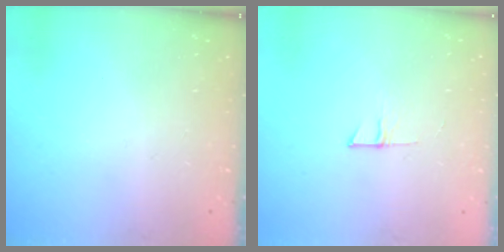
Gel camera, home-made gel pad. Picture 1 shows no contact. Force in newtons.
{"total": 4.0, "press": 4.0, "slide": 0.4}